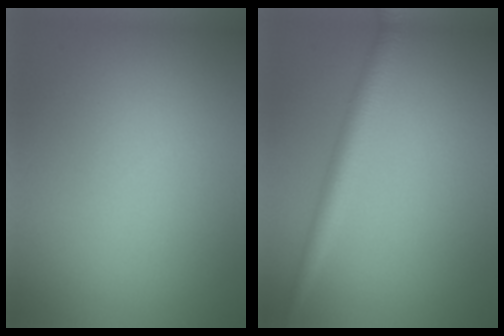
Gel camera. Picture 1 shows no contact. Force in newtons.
{"total": 2.8, "press": 2.8, "slide": 0.2}